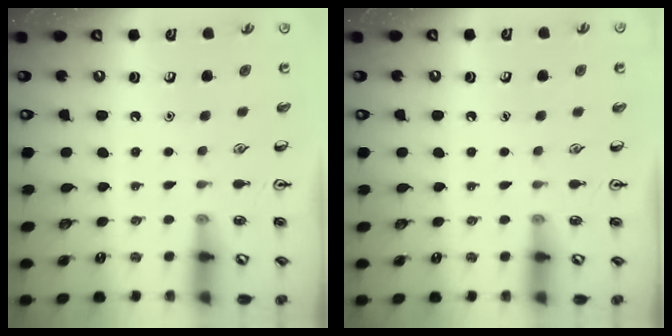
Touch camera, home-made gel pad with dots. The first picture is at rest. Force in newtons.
{"total": 0.0}